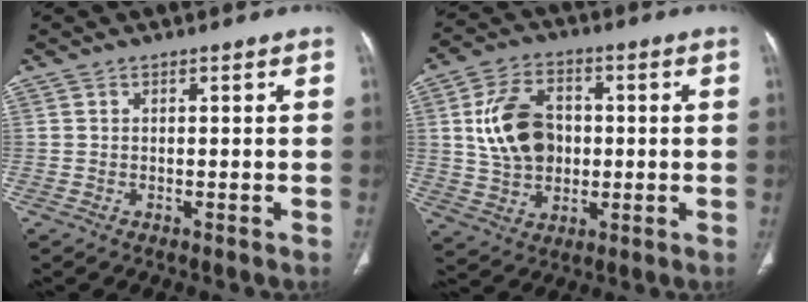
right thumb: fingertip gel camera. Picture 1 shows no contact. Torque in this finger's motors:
{"motor_torque": [0.82, 0.73, 0.88, 0.20, 0.38]}